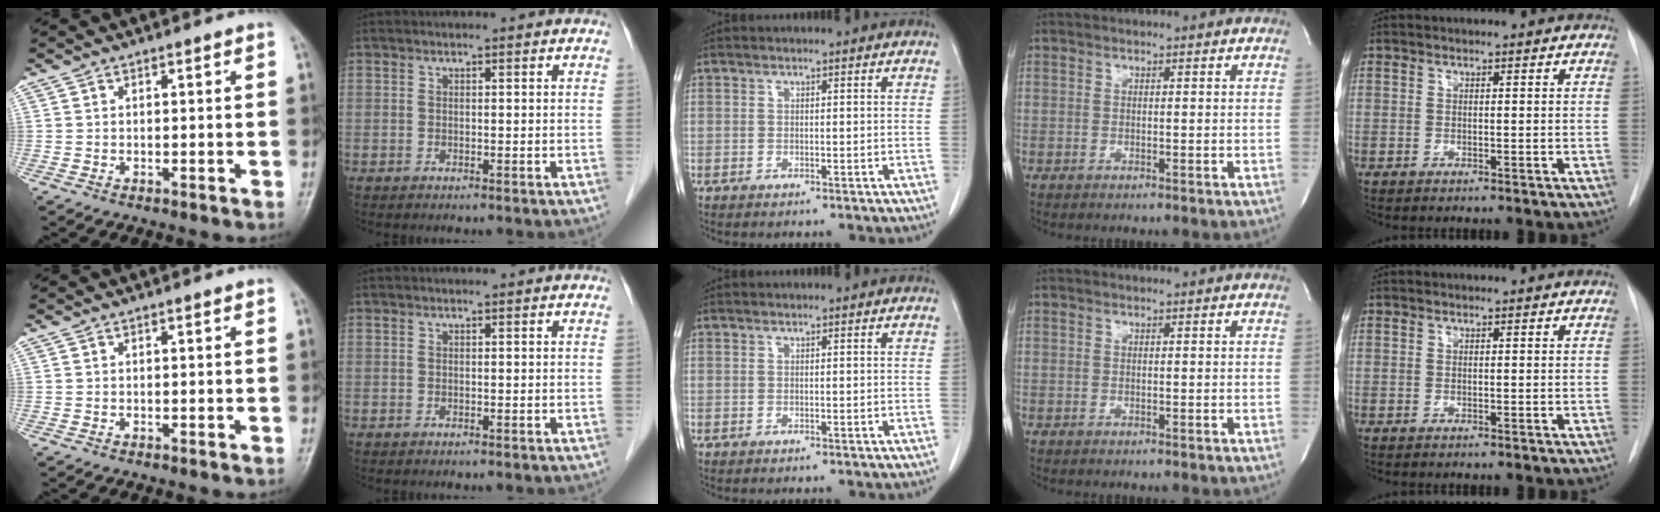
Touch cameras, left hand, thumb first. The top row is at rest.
{}